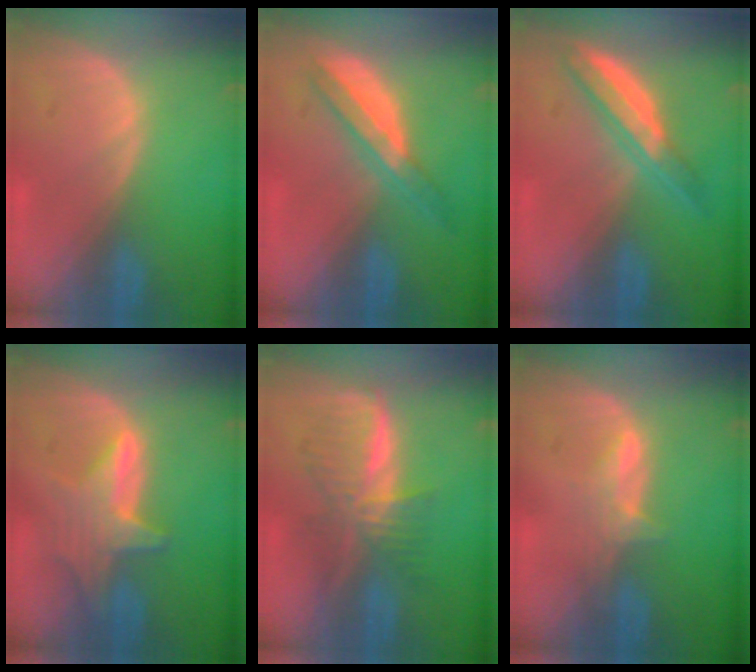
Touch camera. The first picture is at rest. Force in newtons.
{"total": 5.0, "press": 4.8, "slide": 1.4}
{"total": 5.2, "press": 5.1, "slide": 0.9}
{"total": 6.9, "press": 6.5, "slide": 2.4}
{"total": 6.6, "press": 6.6, "slide": 0.0}
{"total": 2.8, "press": 2.8, "slide": 0.4}